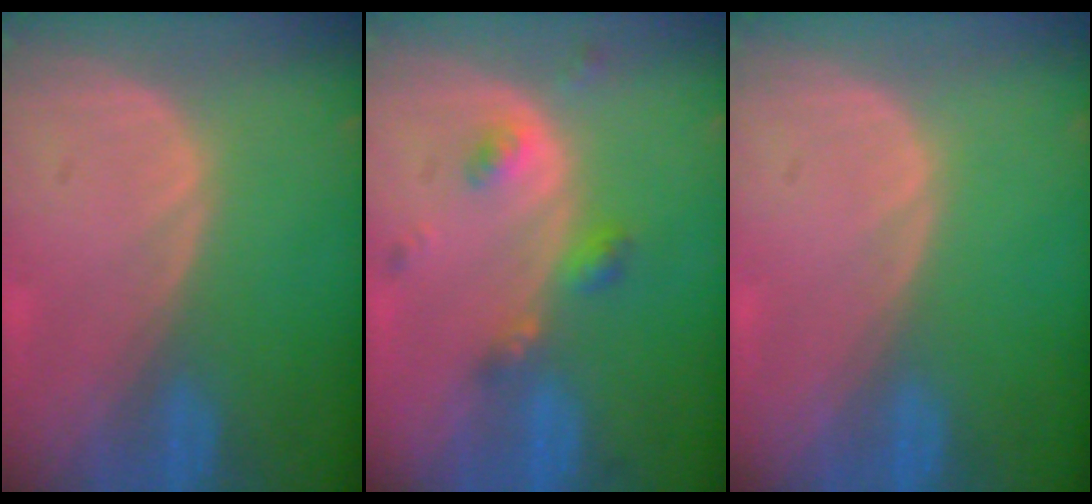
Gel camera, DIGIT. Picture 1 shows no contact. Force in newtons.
{"total": 4.6, "press": 4.1, "slide": 2.0}
{"total": 0.0}